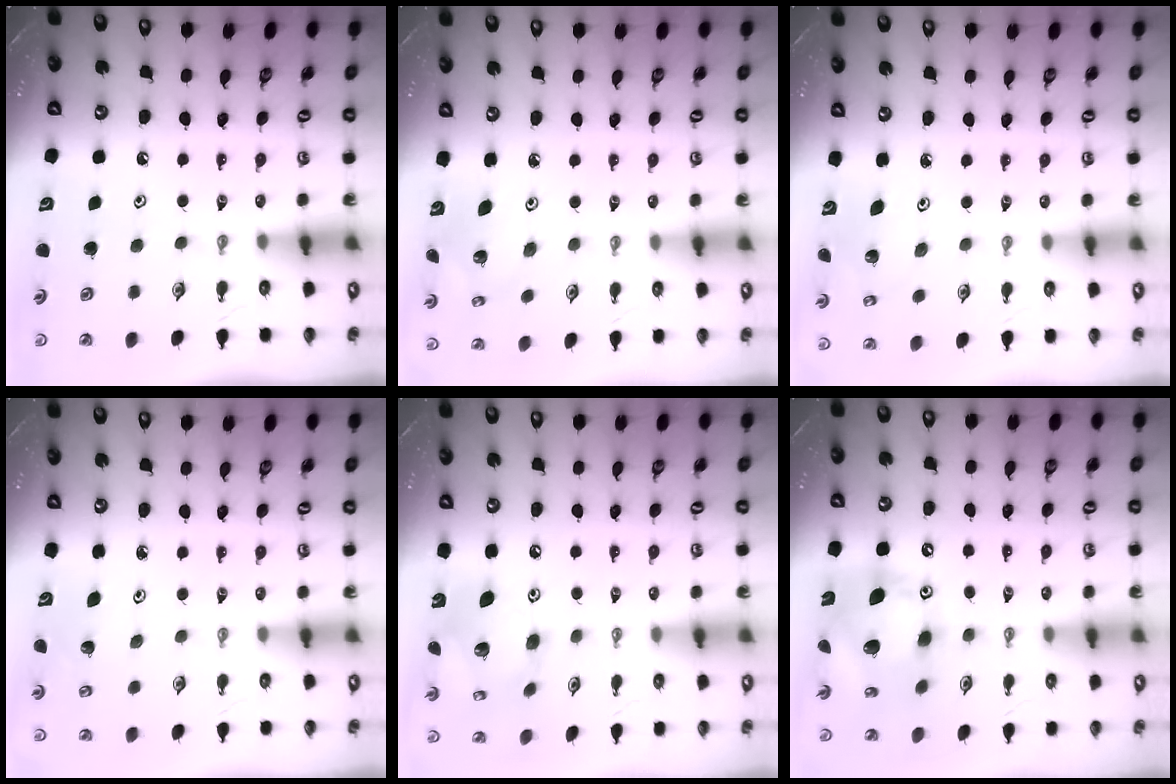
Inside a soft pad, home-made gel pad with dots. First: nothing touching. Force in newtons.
{"total": 4.3, "press": 4.3, "slide": 0.4}
{"total": 3.0, "press": 3.0, "slide": 0.2}
{"total": 3.7, "press": 3.7, "slide": 0.4}
{"total": 14.8, "press": 14.7, "slide": 1.5}
{"total": 15.6, "press": 15.5, "slide": 1.6}